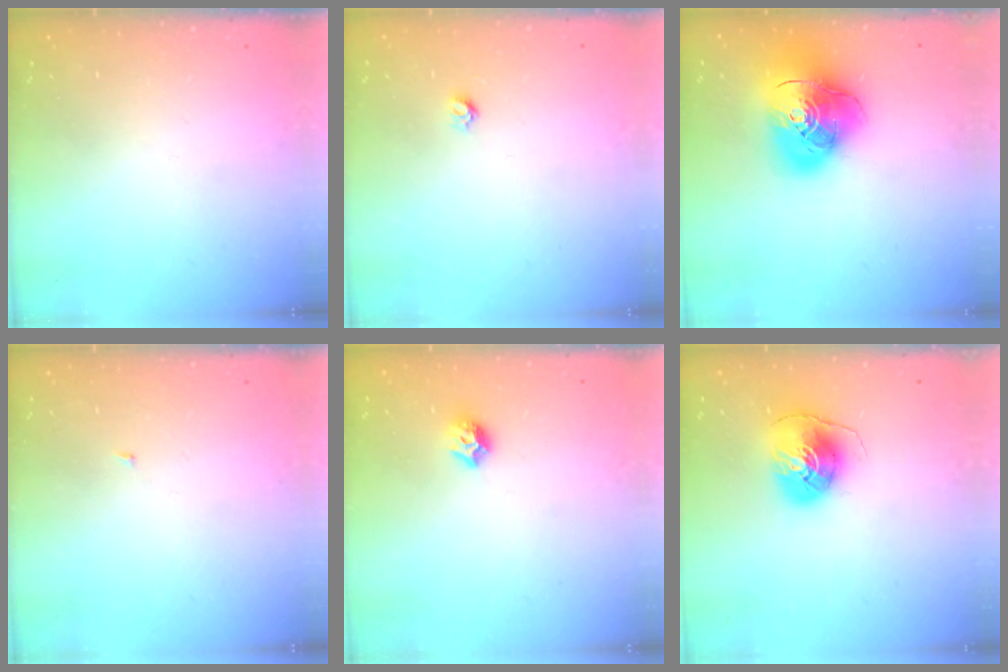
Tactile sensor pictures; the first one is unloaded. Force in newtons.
{"total": 3.6, "press": 3.6, "slide": 0.3}
{"total": 19.4, "press": 19.2, "slide": 2.5}
{"total": 1.8, "press": 1.8, "slide": 0.2}
{"total": 7.6, "press": 7.6, "slide": 0.7}
{"total": 8.1, "press": 8.0, "slide": 1.2}